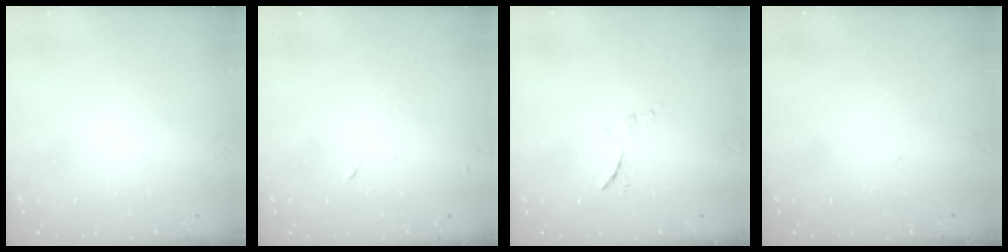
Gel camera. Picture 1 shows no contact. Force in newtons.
{"total": 5.2, "press": 5.1, "slide": 0.6}
{"total": 7.2, "press": 7.1, "slide": 0.5}
{"total": 0.0}